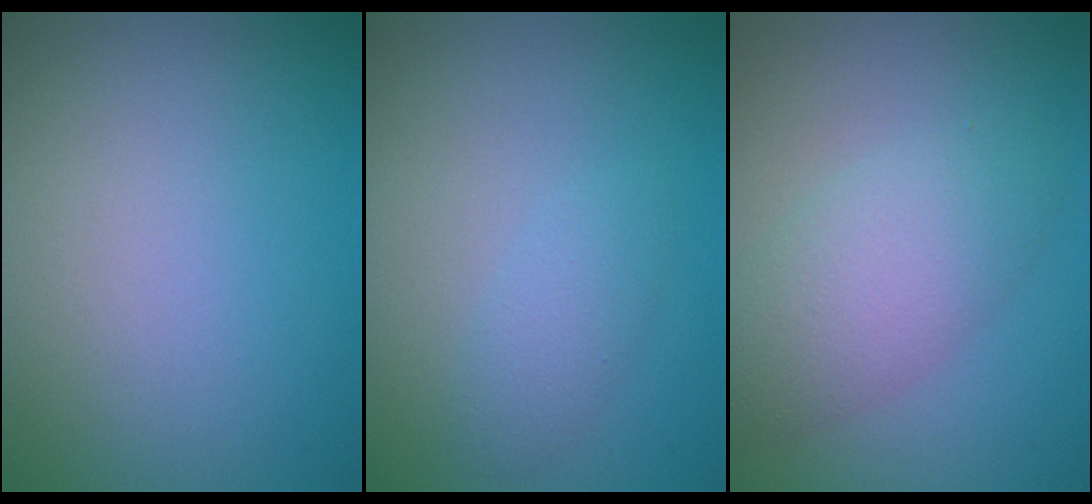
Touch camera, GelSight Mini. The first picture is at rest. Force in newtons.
{"total": 1.6, "press": 1.6, "slide": 0.0}
{"total": 4.6, "press": 4.6, "slide": 0.3}